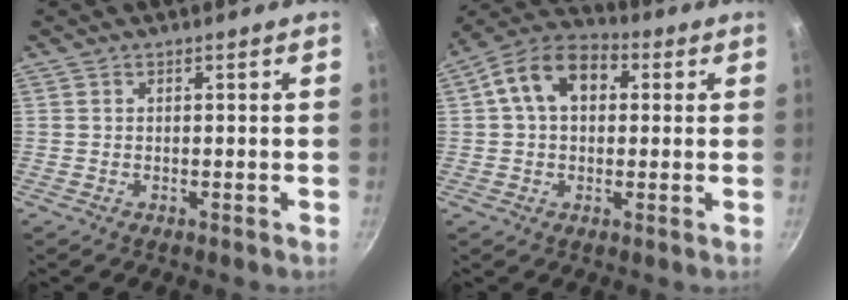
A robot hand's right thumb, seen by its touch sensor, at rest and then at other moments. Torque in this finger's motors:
{"motor_torque": [-0.32, 1.67, 0.92, 0.26, 0.08]}